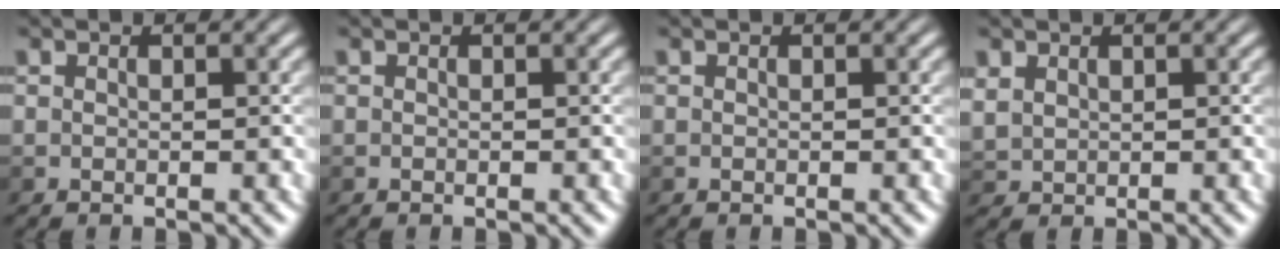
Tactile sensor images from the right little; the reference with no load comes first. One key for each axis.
{"total": 0.0}
{"total": 0.0}
{"total": 1.9, "fx": 0.7, "fy": 1.5, "fz": 0.9, "tx": -0.032, "ty": -0.003, "tz": 0.018}